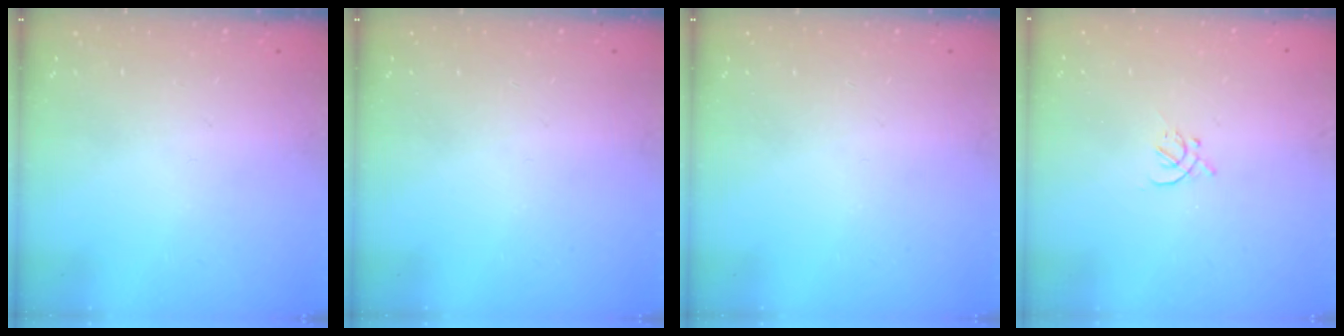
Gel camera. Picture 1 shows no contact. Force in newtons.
{"total": 0.0}
{"total": 0.0}
{"total": 1.9, "press": 1.8, "slide": 0.5}